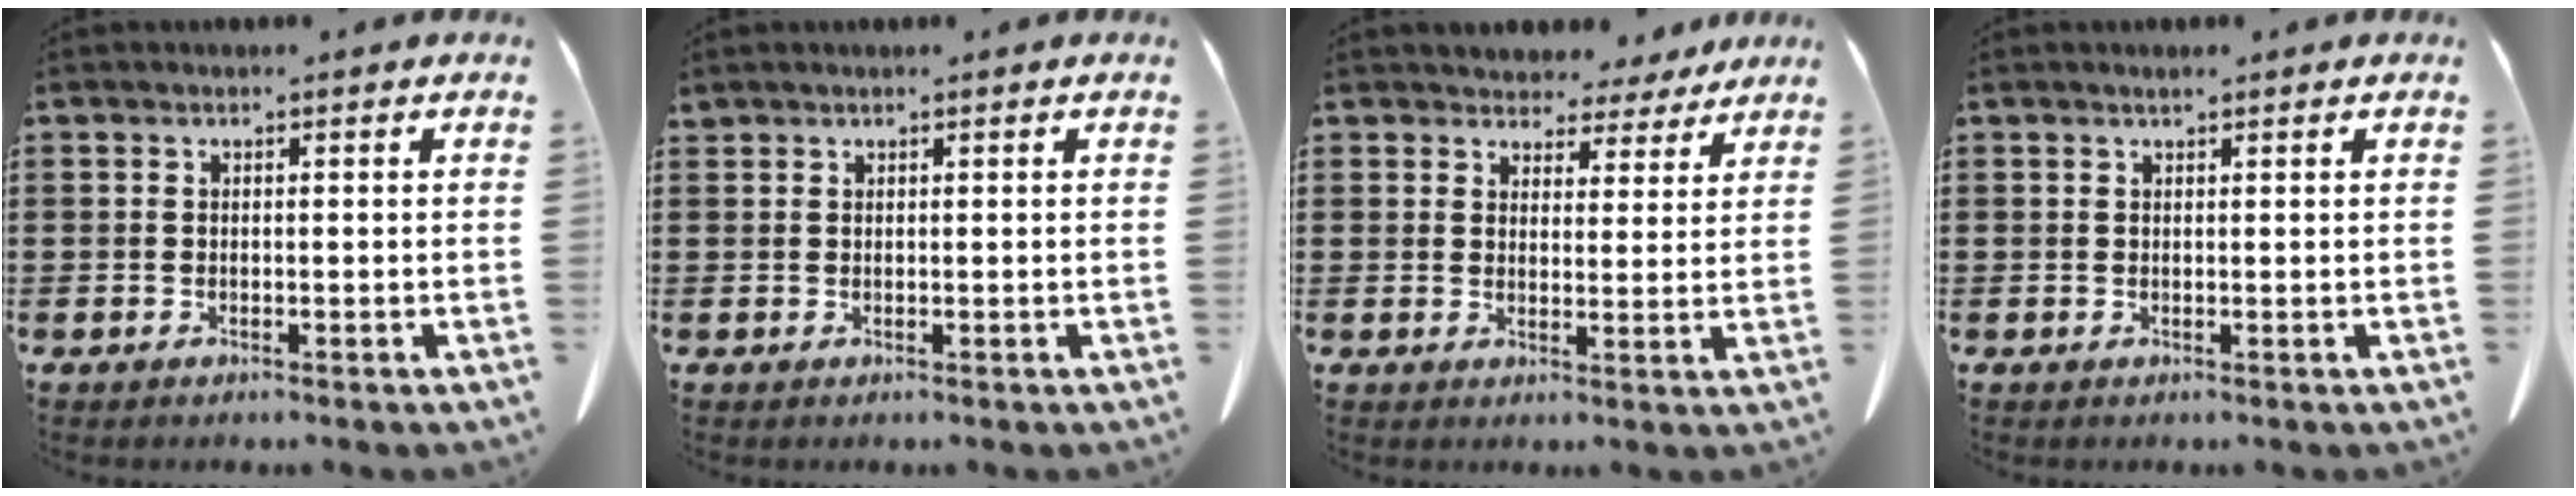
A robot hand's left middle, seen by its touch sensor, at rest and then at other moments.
{"total": 0.5, "force": [0.5, 0.2, 0.0], "torque": [-0.003, 0.000, 0.010]}
{"total": 4.6, "force": [4.4, 1.4, 0.2], "torque": [-0.014, -0.013, 0.081]}
{"total": 0.5, "force": [0.4, 0.1, 0.3], "torque": [-0.007, 0.001, 0.008]}